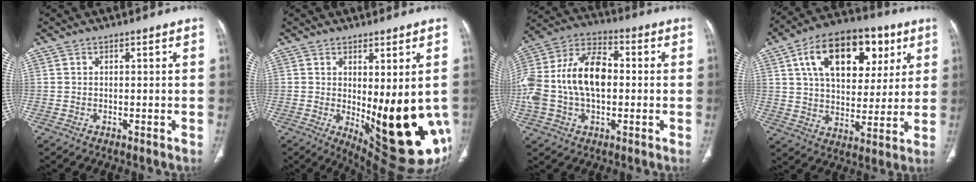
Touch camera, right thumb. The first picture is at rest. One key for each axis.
{"total": 19.2, "fx": -3.1, "fy": 6.4, "fz": 17.8, "tx": -0.192, "ty": -0.031, "tz": -0.013}
{"total": 19.2, "fx": -0.1, "fy": 11.5, "fz": 15.3, "tx": -0.318, "ty": 0.035, "tz": -0.004}
{"total": 21.3, "fx": 8.4, "fy": 12.7, "fz": 14.9, "tx": -0.198, "ty": -0.004, "tz": 0.131}